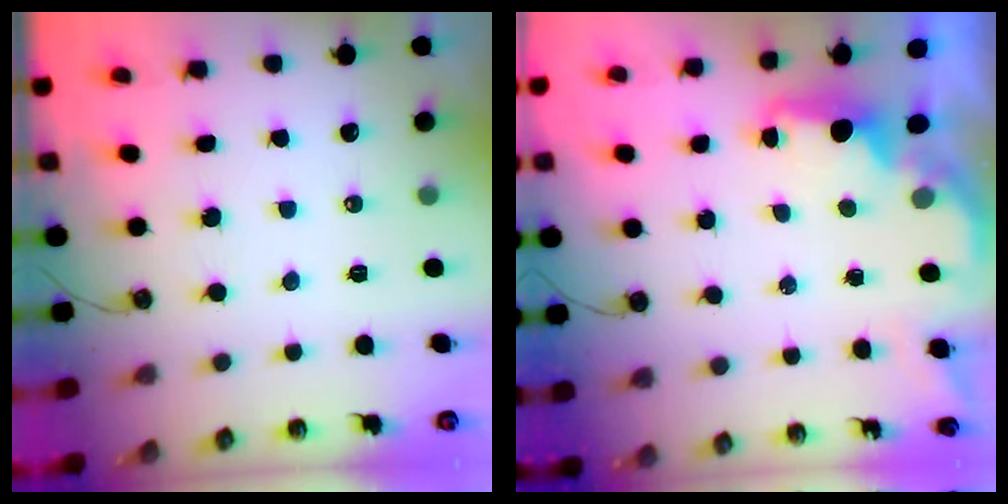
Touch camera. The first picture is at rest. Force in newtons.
{"total": 2.0, "press": 2.0, "slide": 0.6}